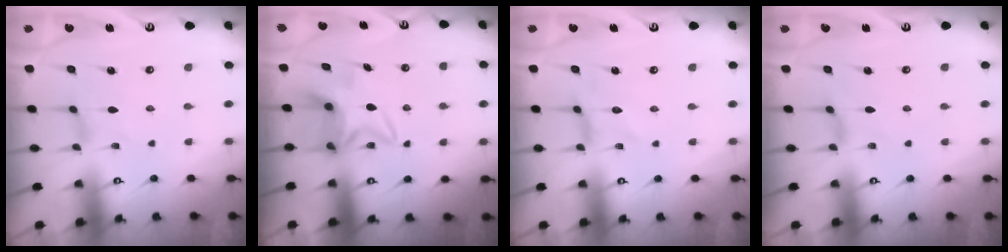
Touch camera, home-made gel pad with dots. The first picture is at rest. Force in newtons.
{"total": 5.6, "press": 5.5, "slide": 0.7}
{"total": 0.0}
{"total": 0.8, "press": 0.8, "slide": 0.3}